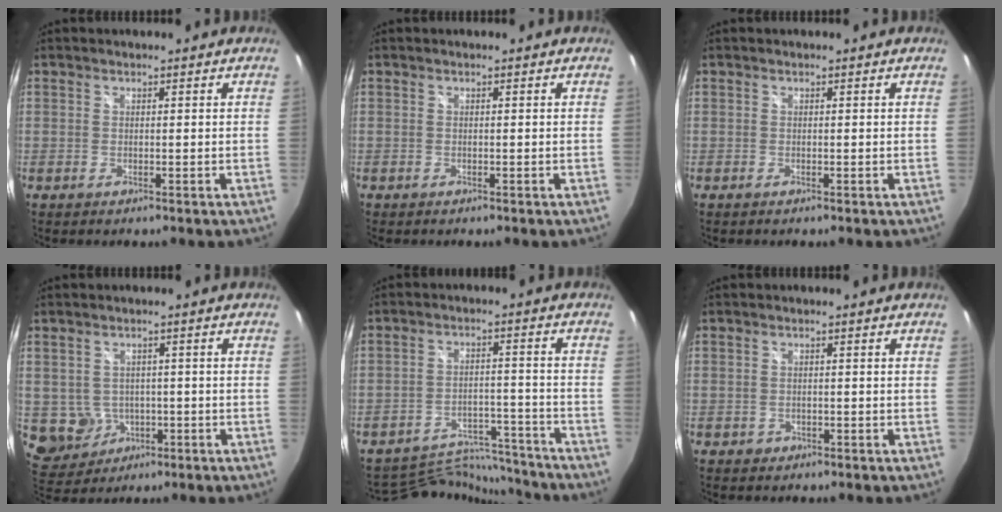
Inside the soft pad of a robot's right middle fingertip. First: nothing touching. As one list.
[{"total": 0.0}, {"total": 0.0}, {"total": 6.9, "force": [-1.4, 6.3, 2.2], "torque": [-0.063, 0.004, -0.003]}, {"total": 13.9, "force": [-13.5, 2.8, 1.9], "torque": [-0.047, 0.016, -0.198]}, {"total": 1.6, "force": [-0.8, 1.3, 0.3], "torque": [-0.009, -0.002, -0.009]}]